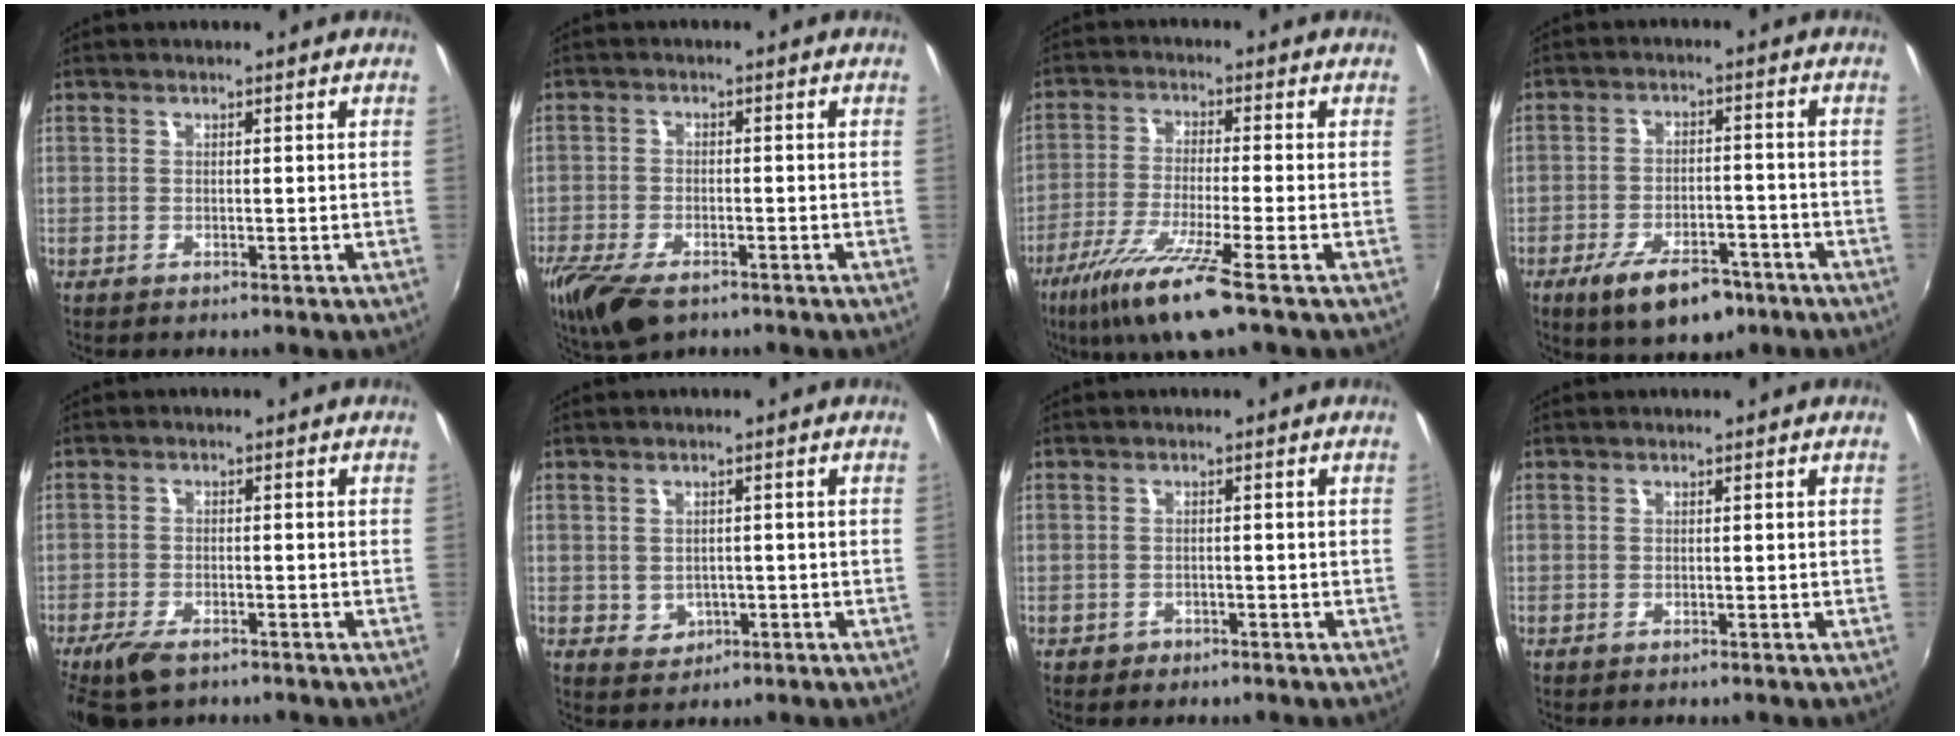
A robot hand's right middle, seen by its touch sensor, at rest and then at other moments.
{"total": 11.4, "force": [-7.7, 5.0, 6.9], "torque": [-0.166, -0.037, -0.138]}
{"total": 11.7, "force": [-7.3, 0.1, 9.2], "torque": [-0.198, -0.033, -0.134]}
{"total": 11.1, "force": [-7.1, 4.8, 7.1], "torque": [-0.145, -0.009, -0.107]}
{"total": 6.4, "force": [-4.5, 2.6, 3.7], "torque": [-0.097, -0.017, -0.083]}
{"total": 3.3, "force": [-0.4, 3.0, 1.2], "torque": [-0.025, 0.004, 0.005]}
{"total": 1.7, "force": [-1.0, 1.3, 0.4], "torque": [-0.012, 0.000, -0.013]}
{"total": 0.0}